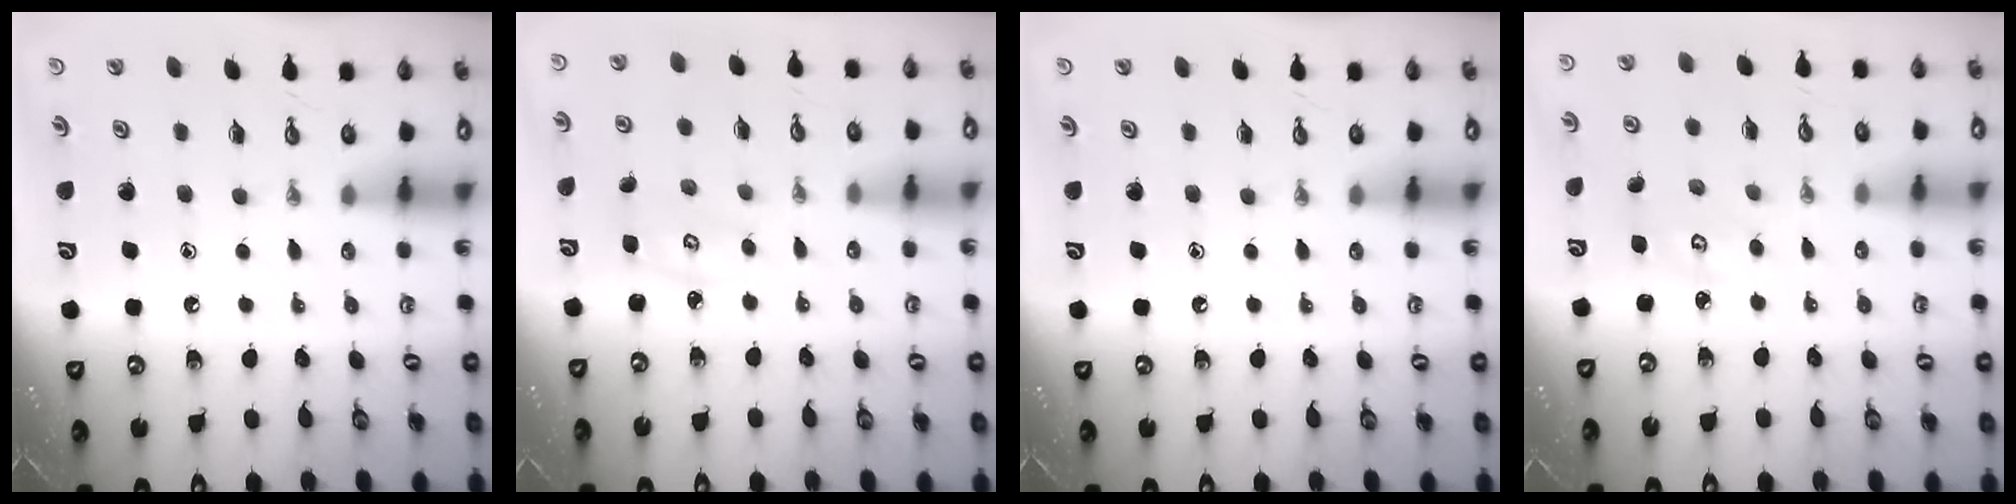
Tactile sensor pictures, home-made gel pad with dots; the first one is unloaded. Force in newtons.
{"total": 3.4, "press": 3.3, "slide": 0.5}
{"total": 0.0}
{"total": 3.1, "press": 3.0, "slide": 0.3}